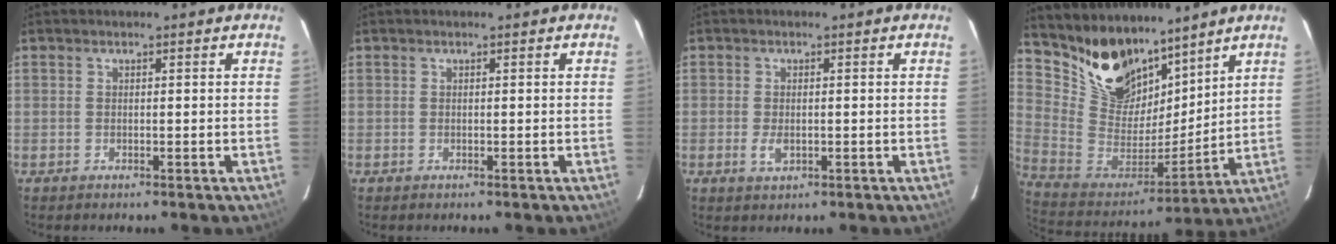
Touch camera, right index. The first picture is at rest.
{"total": 0.0}
{"total": 2.6, "force": [-0.7, 1.4, 2.1], "torque": [-0.041, -0.004, -0.009]}
{"total": 17.1, "force": [13.2, 9.2, 5.8], "torque": [-0.151, 0.000, 0.261]}